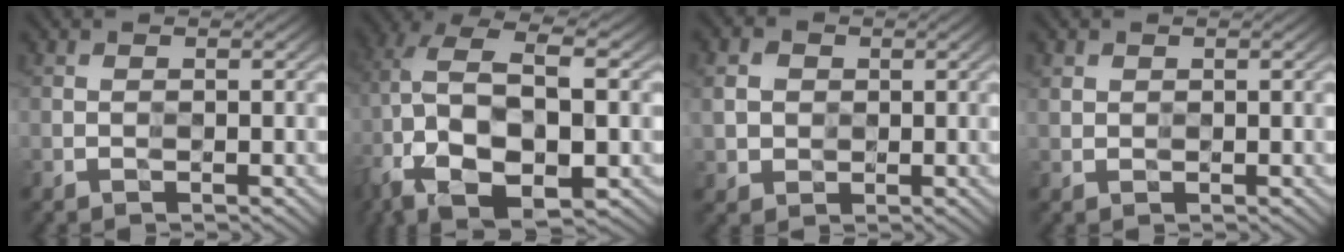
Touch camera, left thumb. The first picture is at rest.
{"total": 14.6, "force": [-3.5, 7.5, 12.1], "torque": [-0.282, -0.001, -0.050]}
{"total": 4.0, "force": [0.5, 3.6, 1.7], "torque": [-0.065, 0.001, 0.012]}
{"total": 1.2, "force": [0.6, 0.9, 0.3], "torque": [-0.008, -0.001, 0.015]}